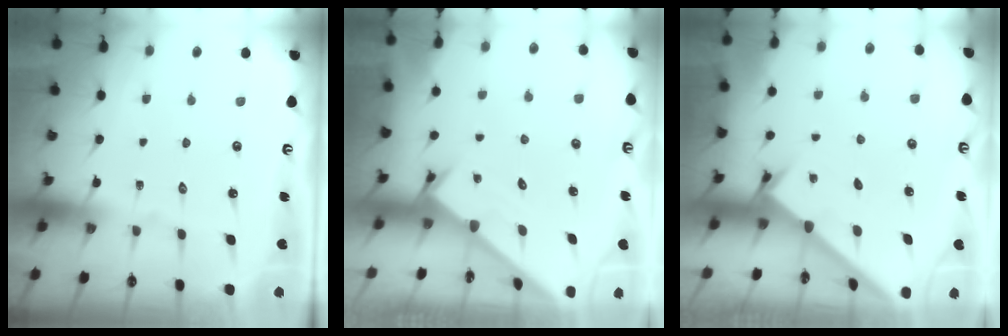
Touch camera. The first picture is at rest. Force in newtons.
{"total": 1.8, "press": 1.8, "slide": 0.1}
{"total": 1.7, "press": 1.7, "slide": 0.2}